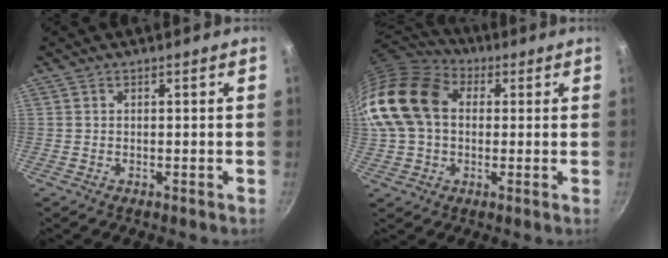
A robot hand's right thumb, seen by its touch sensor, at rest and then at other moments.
{"total": 18.7, "force": [2.3, 13.8, 12.4], "torque": [-0.237, 0.036, 0.031]}